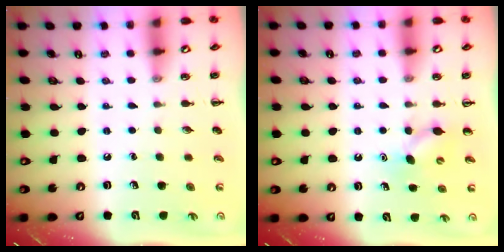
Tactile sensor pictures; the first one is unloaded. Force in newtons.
{"total": 5.9, "press": 5.8, "slide": 1.5}